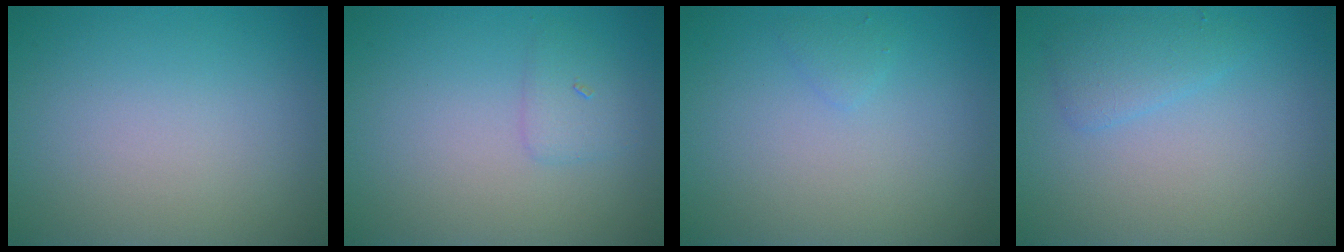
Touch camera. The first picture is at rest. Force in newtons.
{"total": 1.4, "press": 1.4, "slide": 0.1}
{"total": 0.7, "press": 0.7, "slide": 0.0}
{"total": 1.9, "press": 1.9, "slide": 0.2}